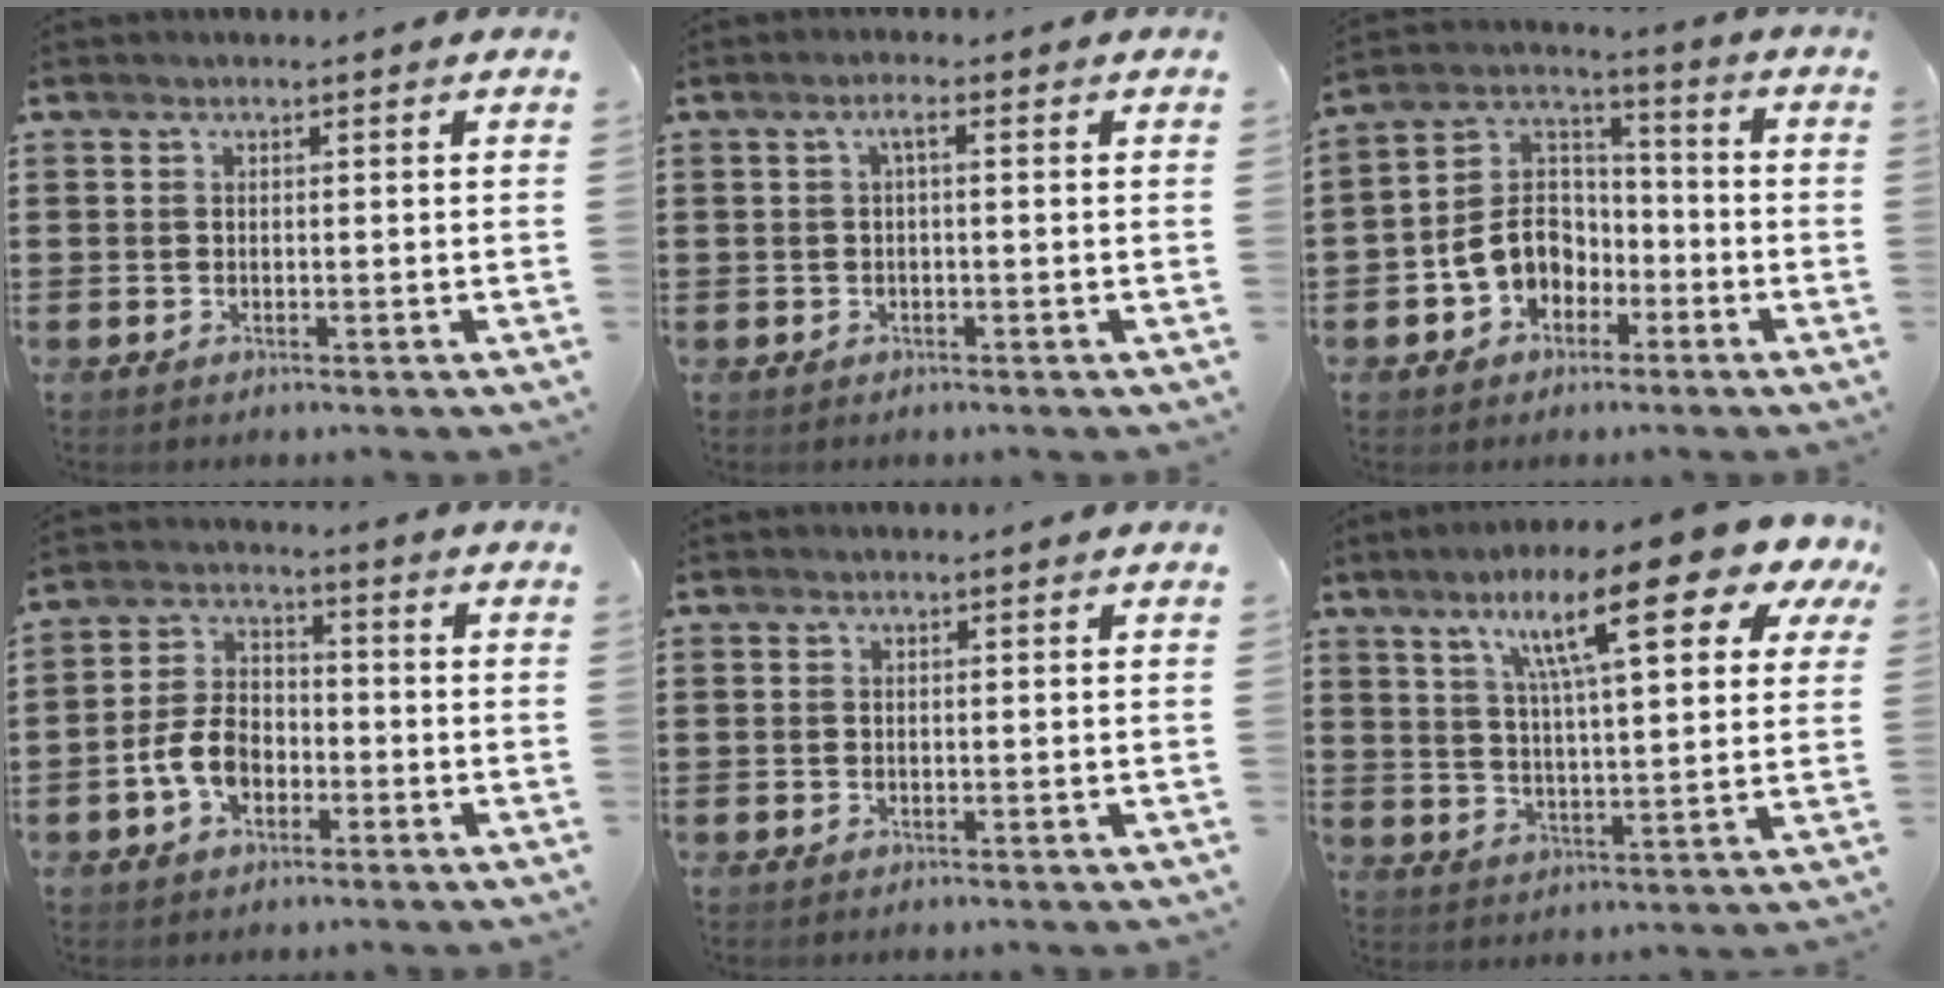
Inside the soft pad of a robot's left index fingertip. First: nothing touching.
{"total": 2.0, "force": [-0.3, 0.3, 2.0], "torque": [-0.038, 0.004, -0.008]}
{"total": 7.9, "force": [-3.0, 6.7, 3.1], "torque": [-0.095, 0.012, -0.063]}
{"total": 6.8, "force": [-2.7, 4.4, 4.4], "torque": [-0.113, 0.005, -0.059]}
{"total": 0.0}
{"total": 15.9, "force": [9.3, 2.8, 12.6], "torque": [-0.217, -0.029, 0.141]}